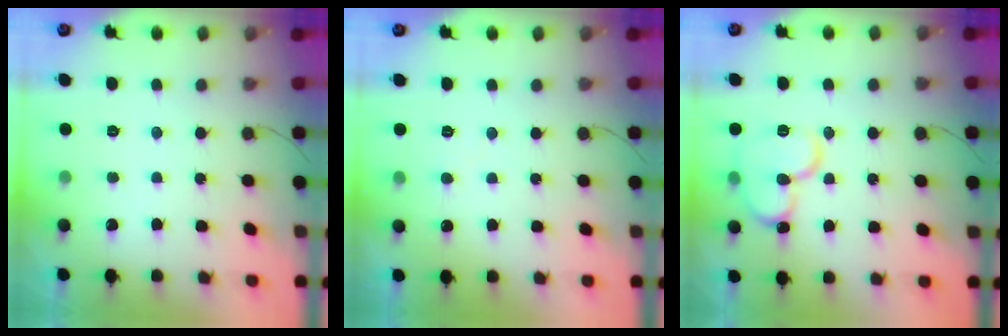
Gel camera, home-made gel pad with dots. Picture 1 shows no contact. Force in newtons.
{"total": 3.9, "press": 3.9, "slide": 0.4}
{"total": 12.5, "press": 12.4, "slide": 1.2}